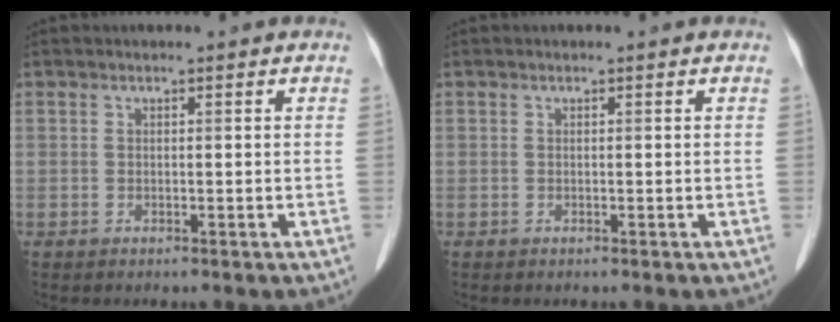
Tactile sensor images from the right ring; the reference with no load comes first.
{"total": 0.0}